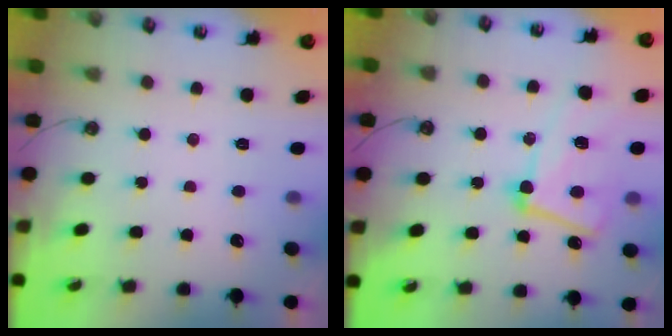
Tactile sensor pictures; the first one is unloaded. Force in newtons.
{"total": 14.7, "press": 14.5, "slide": 2.0}